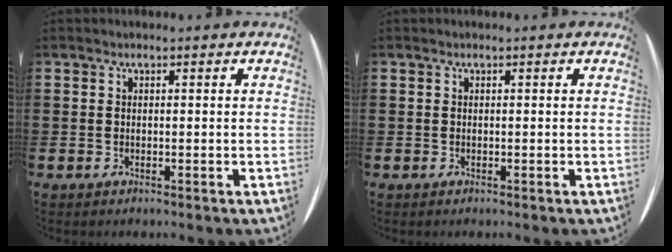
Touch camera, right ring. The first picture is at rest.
{"total": 0.0}